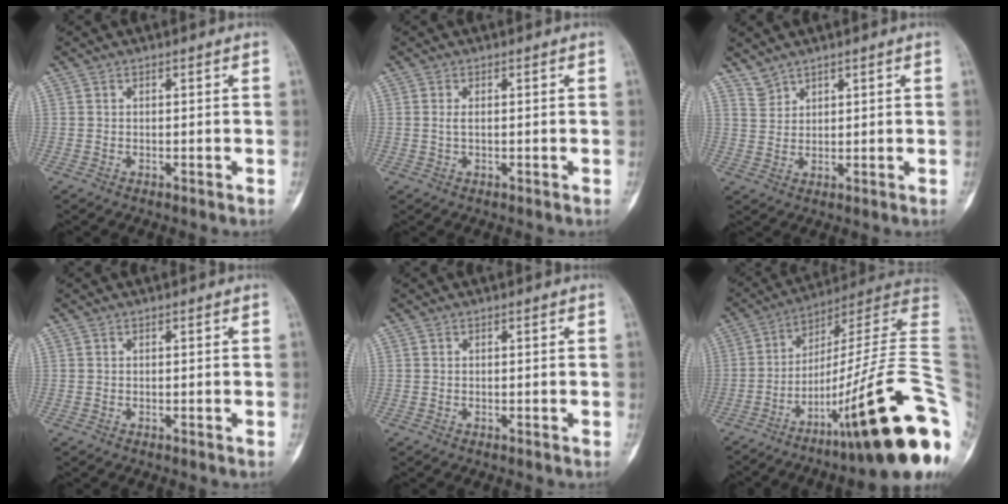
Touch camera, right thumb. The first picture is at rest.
{"total": 1.1, "force": [0.1, 0.5, 1.0], "torque": [-0.025, -0.002, 0.004]}
{"total": 2.7, "force": [2.5, 1.0, 0.1], "torque": [0.010, -0.010, 0.050]}
{"total": 0.0}
{"total": 0.0}
{"total": 30.0, "force": [-8.9, 5.5, 28.2], "torque": [-0.332, 0.065, -0.136]}